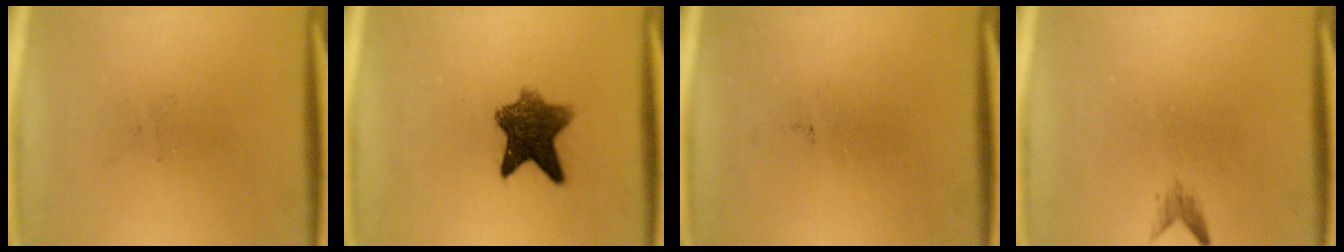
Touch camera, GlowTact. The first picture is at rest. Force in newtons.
{"total": 8.3}
{"total": 0.0}
{"total": 1.1}